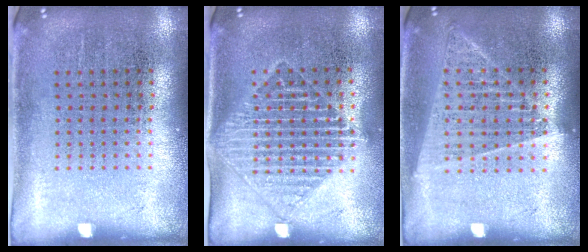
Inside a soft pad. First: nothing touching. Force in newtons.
{"total": 1.6, "press": 1.4, "slide": 0.8}
{"total": 1.4, "press": 1.3, "slide": 0.4}